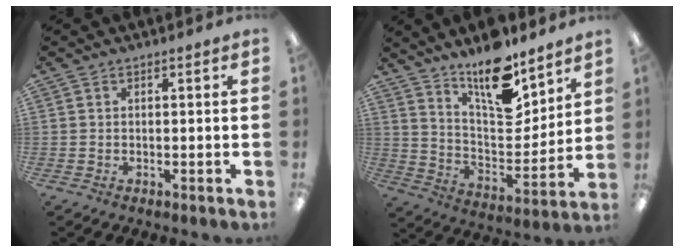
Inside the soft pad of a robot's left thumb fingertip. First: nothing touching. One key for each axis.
{"total": 15.5, "fx": 11.8, "fy": 5.6, "fz": 8.3, "tx": -0.133, "ty": -0.089, "tz": 0.205}